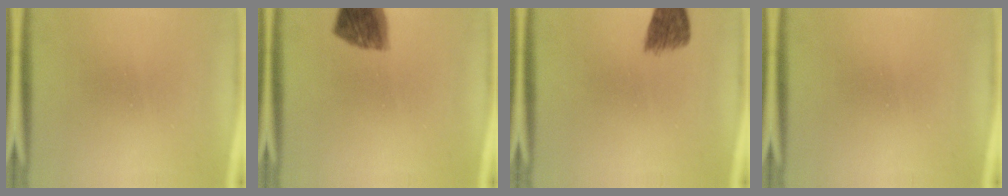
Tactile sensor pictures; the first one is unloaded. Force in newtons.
{"total": 8.8}
{"total": 5.1}
{"total": 0.0}